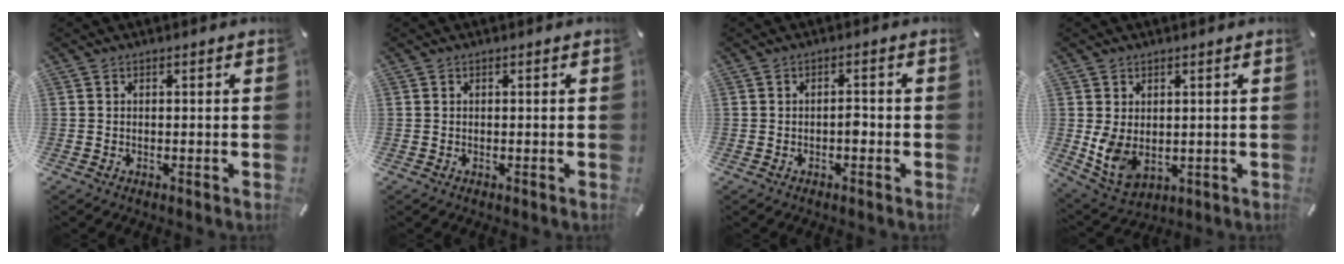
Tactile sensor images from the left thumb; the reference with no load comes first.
{"total": 0.0}
{"total": 2.0, "force": [-0.7, 1.0, 1.6], "torque": [-0.031, 0.007, -0.015]}
{"total": 6.9, "force": [0.8, 5.4, 4.2], "torque": [-0.100, -0.010, 0.017]}